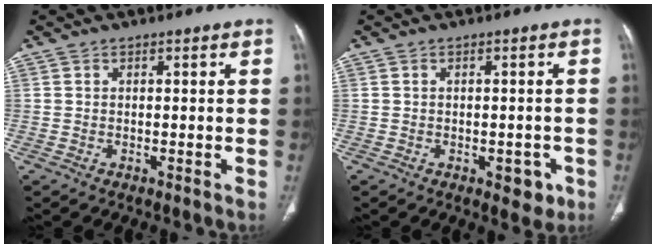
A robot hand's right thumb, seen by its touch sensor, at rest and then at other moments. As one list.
[{"total": 3.9, "force": [-1.7, 2.3, 2.6], "torque": [-0.012, 0.006, -0.016]}]